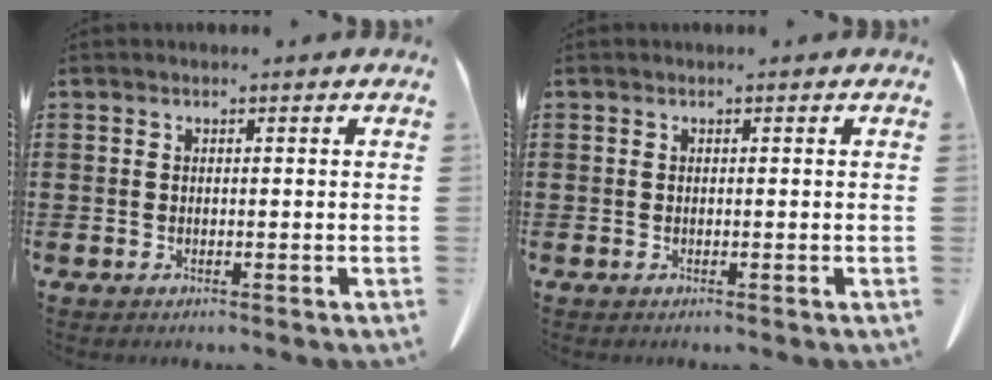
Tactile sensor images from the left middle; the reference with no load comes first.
{"total": 0.0}